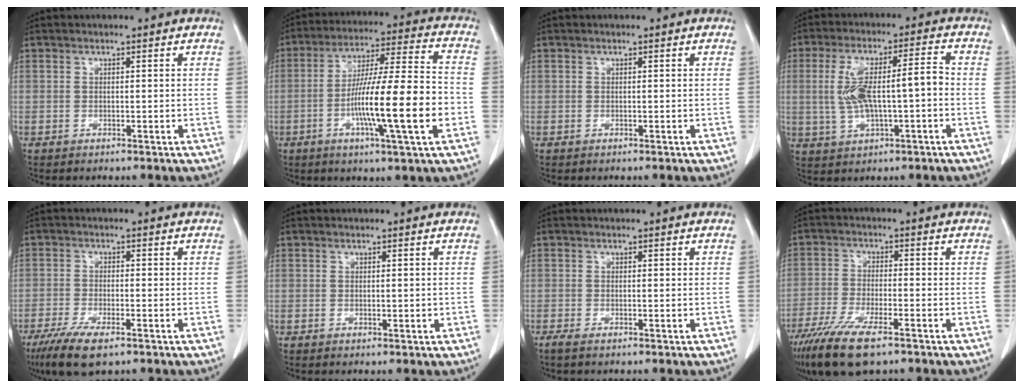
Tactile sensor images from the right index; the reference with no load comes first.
{"total": 16.9, "force": [-4.5, 0.3, 16.3], "torque": [-0.279, -0.004, -0.076]}
{"total": 0.0}
{"total": 10.1, "force": [-0.5, 2.6, 9.8], "torque": [-0.193, 0.028, 0.001]}
{"total": 7.7, "force": [-5.0, 1.7, 5.6], "torque": [-0.101, -0.019, -0.082]}
{"total": 0.5, "force": [0.1, 0.3, 0.4], "torque": [-0.005, 0.000, 0.006]}
{"total": 1.1, "force": [-0.7, 0.1, 0.8], "torque": [-0.019, -0.004, -0.016]}
{"total": 10.6, "force": [-7.2, 2.2, 7.3], "torque": [-0.134, -0.025, -0.122]}